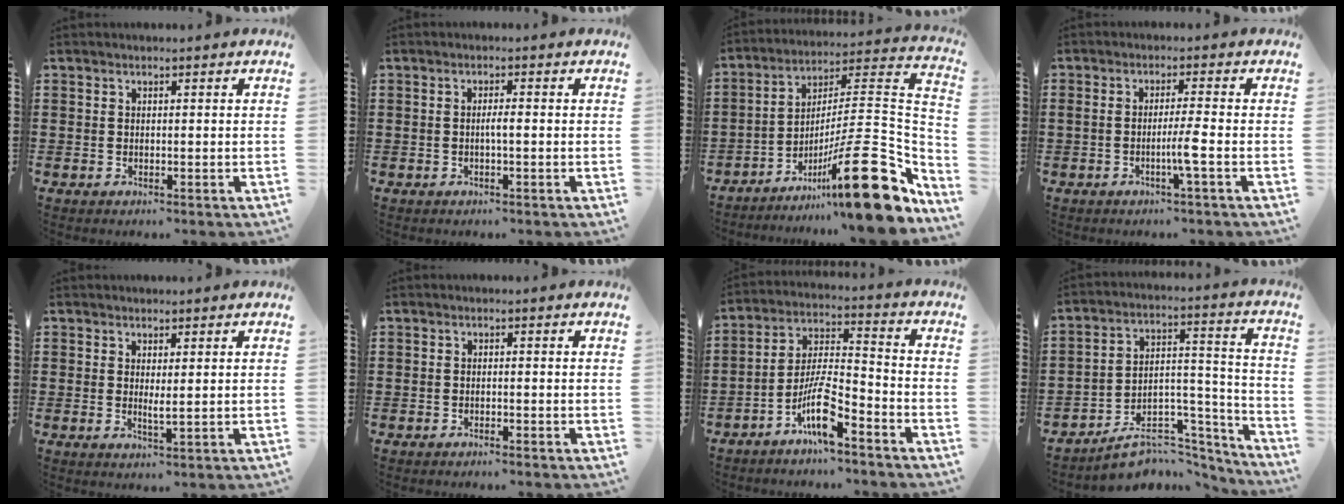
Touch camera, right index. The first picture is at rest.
{"total": 1.5, "force": [-0.3, 0.0, 1.4], "torque": [-0.027, -0.002, -0.006]}
{"total": 20.3, "force": [-9.3, 4.3, 17.5], "torque": [-0.247, 0.020, -0.152]}
{"total": 3.6, "force": [-1.2, -0.5, 3.3], "torque": [-0.059, -0.007, -0.026]}
{"total": 1.7, "force": [0.7, 0.0, 1.5], "torque": [-0.031, -0.003, 0.012]}
{"total": 0.6, "force": [-0.5, 0.0, 0.3], "torque": [-0.006, -0.002, -0.011]}
{"total": 8.9, "force": [-6.1, 1.7, 6.2], "torque": [-0.133, -0.005, -0.116]}
{"total": 8.3, "force": [-6.7, 4.1, 2.8], "torque": [-0.035, 0.025, -0.116]}